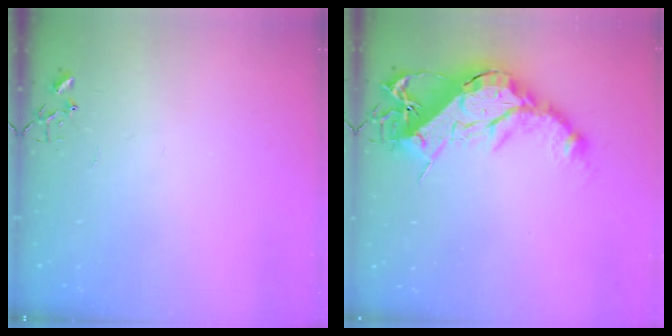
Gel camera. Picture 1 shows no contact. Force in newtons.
{"total": 19.8, "press": 19.8, "slide": 1.2}